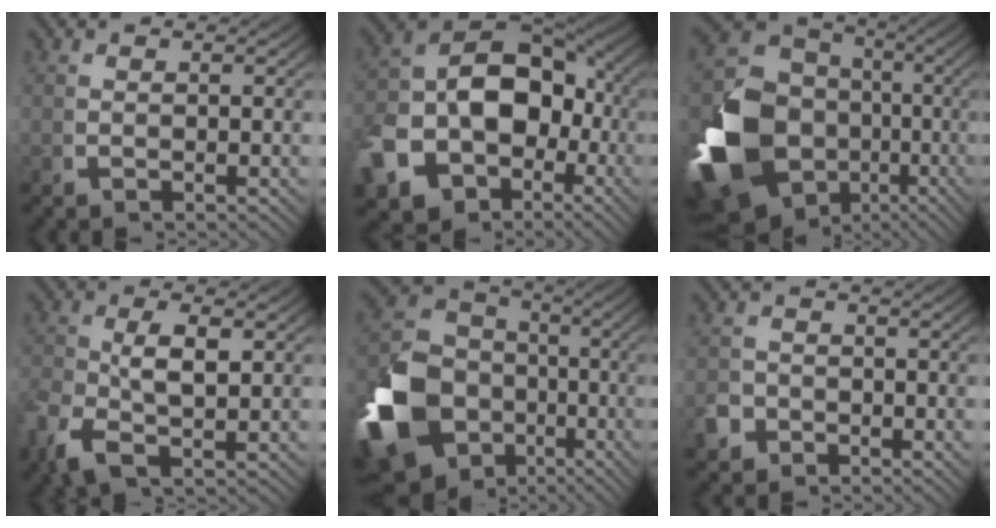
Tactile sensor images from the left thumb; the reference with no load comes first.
{"total": 18.8, "force": [-4.0, 14.3, 11.5], "torque": [-0.254, -0.072, -0.043]}
{"total": 19.2, "force": [-3.1, 14.1, 12.6], "torque": [-0.298, -0.077, -0.022]}
{"total": 4.6, "force": [-1.0, 2.4, 3.8], "torque": [-0.089, -0.013, -0.010]}
{"total": 16.8, "force": [-3.8, 13.1, 9.9], "torque": [-0.237, -0.064, -0.041]}
{"total": 3.2, "force": [-2.0, 2.4, 0.5], "torque": [-0.021, -0.016, -0.032]}